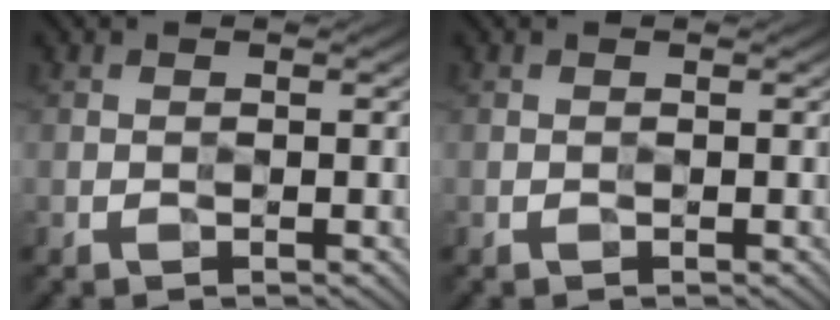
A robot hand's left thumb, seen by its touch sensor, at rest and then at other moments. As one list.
[{"total": 0.0}]